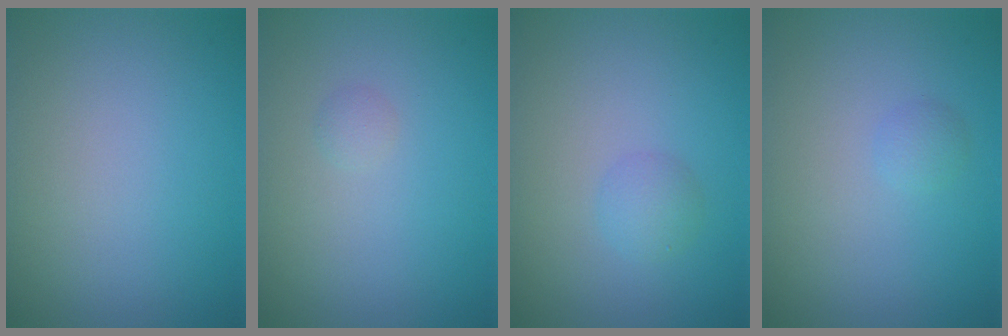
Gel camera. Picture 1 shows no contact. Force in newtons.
{"total": 0.6, "press": 0.6, "slide": 0.0}
{"total": 1.4, "press": 1.4, "slide": 0.1}
{"total": 0.9, "press": 0.9, "slide": 0.0}